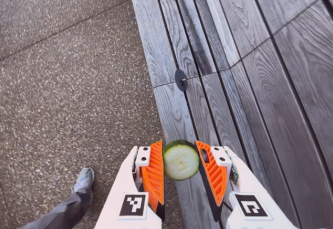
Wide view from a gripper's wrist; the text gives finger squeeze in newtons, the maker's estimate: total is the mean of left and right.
{"total": 10.2, "left": 10.1, "right": 10.3}